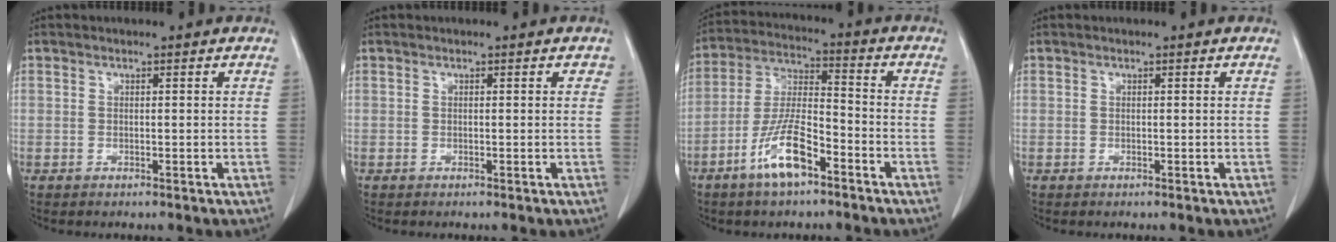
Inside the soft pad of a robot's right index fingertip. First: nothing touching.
{"total": 0.5, "force": [0.2, 0.4, 0.3], "torque": [0.001, 0.005, -0.001]}
{"total": 10.2, "force": [-5.6, 2.6, 8.1], "torque": [-0.168, -0.002, -0.106]}
{"total": 0.0}